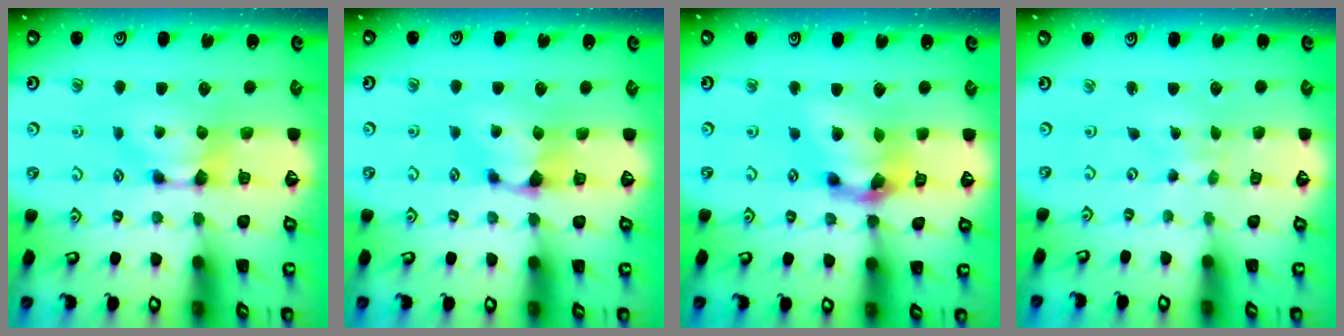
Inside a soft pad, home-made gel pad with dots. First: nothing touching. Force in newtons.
{"total": 2.4, "press": 2.3, "slide": 0.6}
{"total": 7.4, "press": 7.1, "slide": 2.3}
{"total": 5.9, "press": 5.9, "slide": 0.3}